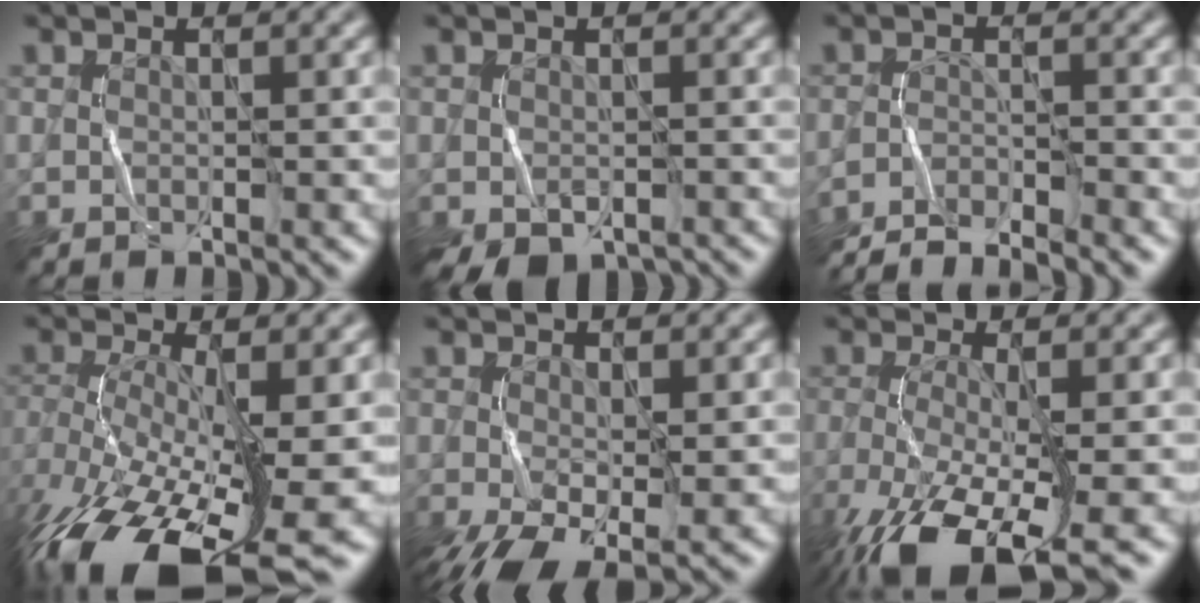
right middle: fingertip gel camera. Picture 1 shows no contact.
{"total": 2.6, "force": [-1.5, 1.6, 1.4], "torque": [-0.025, -0.015, -0.020]}
{"total": 5.5, "force": [-5.2, 0.6, 1.7], "torque": [-0.028, -0.009, -0.092]}
{"total": 14.2, "force": [-6.6, 5.6, 11.2], "torque": [-0.229, -0.033, -0.109]}
{"total": 6.6, "force": [-2.4, 3.3, 5.2], "torque": [-0.121, -0.028, -0.035]}
{"total": 9.3, "force": [-4.4, 3.2, 7.5], "torque": [-0.157, -0.024, -0.078]}